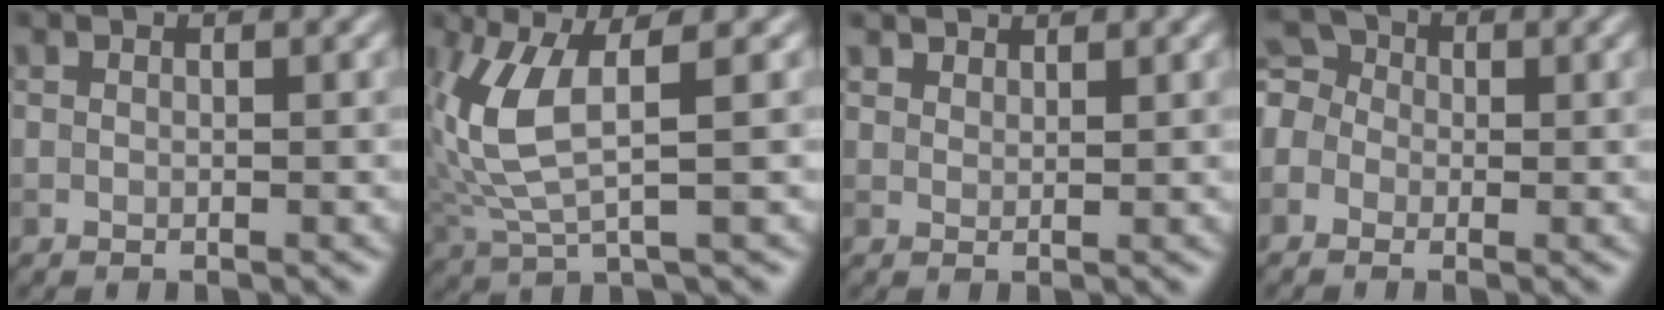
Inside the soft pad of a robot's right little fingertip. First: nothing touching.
{"total": 6.4, "force": [1.2, 2.2, 5.9], "torque": [-0.154, -0.004, 0.030]}
{"total": 2.1, "force": [1.9, 0.8, 0.3], "torque": [-0.012, -0.006, 0.042]}
{"total": 3.8, "force": [-0.5, 3.4, 1.6], "torque": [-0.027, 0.022, -0.027]}